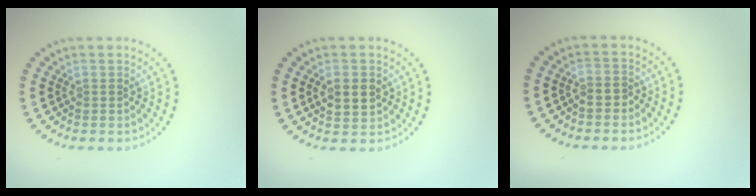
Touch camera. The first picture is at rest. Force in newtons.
{"total": 3.4, "press": 3.4, "slide": 0.1}
{"total": 1.1, "press": 1.0, "slide": 0.5}